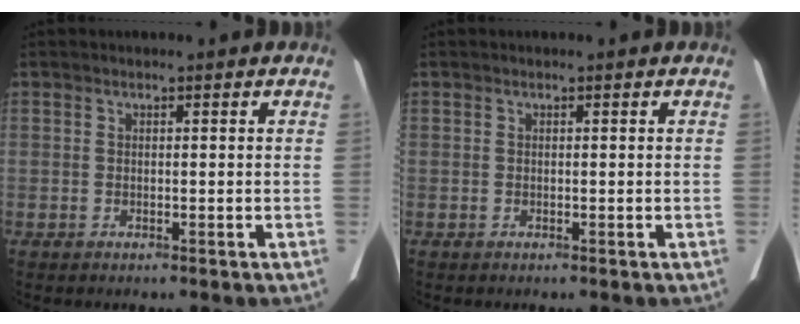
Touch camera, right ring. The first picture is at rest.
{"total": 0.0}